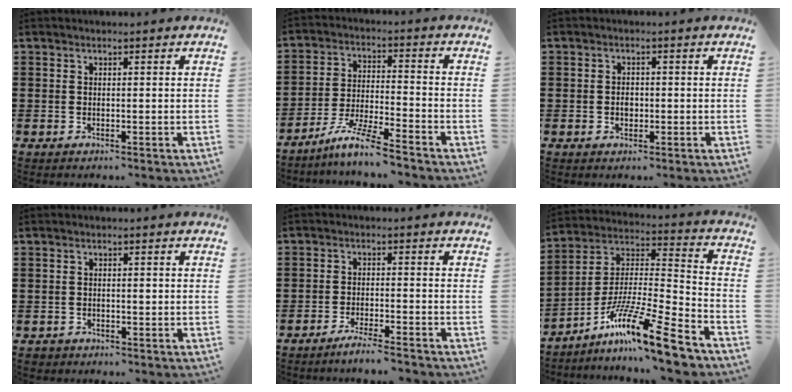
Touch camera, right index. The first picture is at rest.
{"total": 7.6, "force": [-6.5, -0.6, 3.8], "torque": [-0.087, -0.013, -0.130]}
{"total": 1.4, "force": [-0.3, 1.0, 1.0], "torque": [-0.021, 0.003, -0.006]}
{"total": 0.9, "force": [-0.4, 0.6, 0.6], "torque": [-0.013, 0.002, -0.010]}
{"total": 3.1, "force": [-2.8, -0.5, 1.1], "torque": [-0.019, 0.000, -0.054]}
{"total": 14.8, "force": [-10.8, 0.7, 10.0], "torque": [-0.182, 0.010, -0.203]}